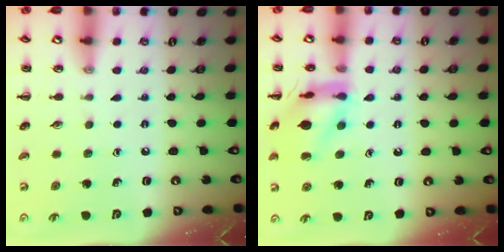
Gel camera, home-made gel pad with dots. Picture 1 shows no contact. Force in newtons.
{"total": 13.2, "press": 13.2, "slide": 0.7}